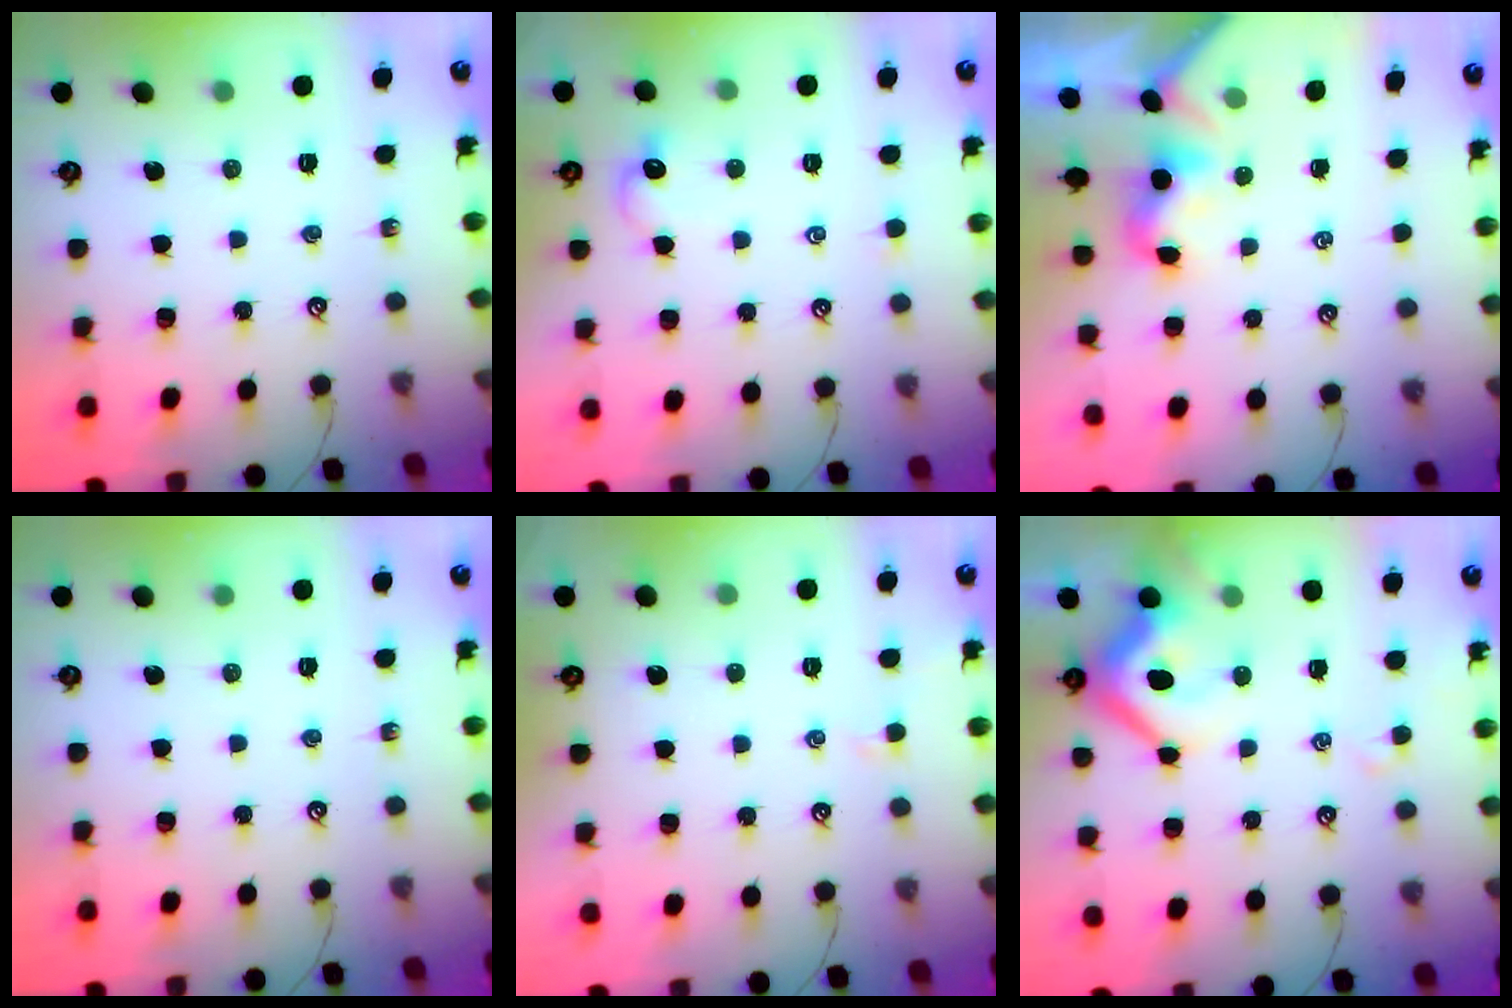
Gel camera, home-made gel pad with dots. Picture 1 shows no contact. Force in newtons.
{"total": 0.8, "press": 0.5, "slide": 0.6}
{"total": 1.7, "press": 1.7, "slide": 0.5}
{"total": 0.0}
{"total": 1.1, "press": 1.1, "slide": 0.4}
{"total": 9.2, "press": 9.0, "slide": 1.4}